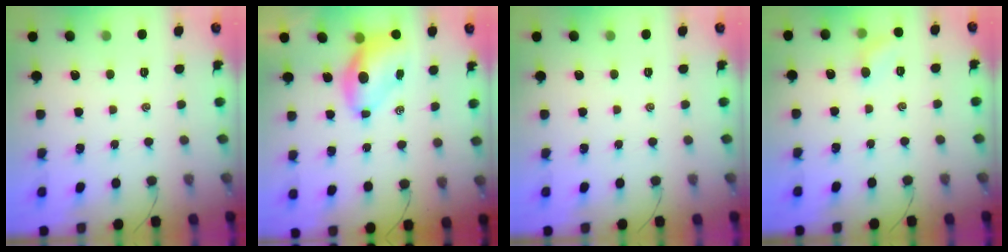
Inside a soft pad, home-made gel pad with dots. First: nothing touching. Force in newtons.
{"total": 7.5, "press": 7.3, "slide": 1.6}
{"total": 0.0}
{"total": 5.3, "press": 5.1, "slide": 1.7}